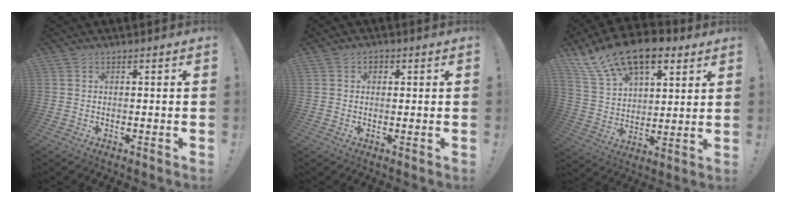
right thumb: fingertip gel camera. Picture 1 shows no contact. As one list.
[{"total": 1.7, "force": [0.2, 1.5, 0.8], "torque": [-0.012, 0.002, 0.002]}, {"total": 18.3, "force": [11.9, 9.6, 10.0], "torque": [-0.176, -0.073, 0.221]}]